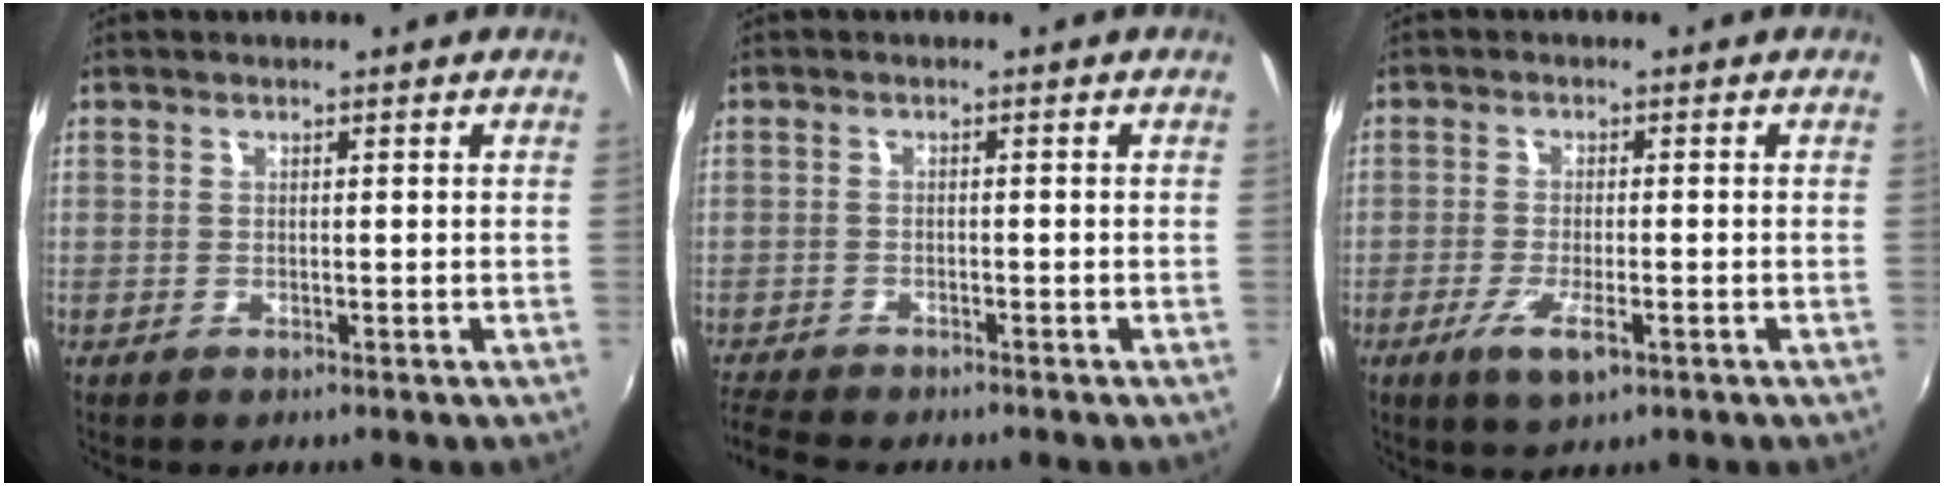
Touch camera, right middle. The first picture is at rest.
{"total": 5.5, "force": [-5.1, 0.7, 1.7], "torque": [-0.056, -0.025, -0.095]}
{"total": 5.6, "force": [-2.8, 1.4, 4.7], "torque": [-0.101, -0.015, -0.050]}